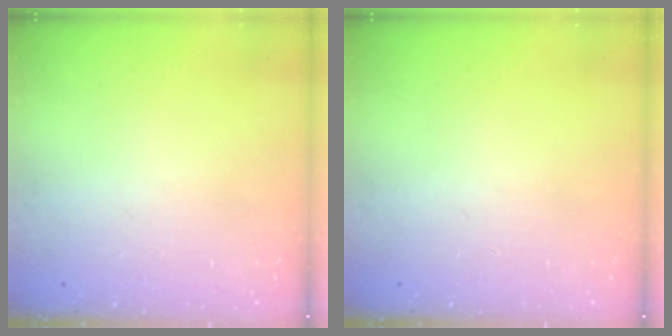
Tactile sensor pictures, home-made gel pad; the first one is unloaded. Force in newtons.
{"total": 0.0}